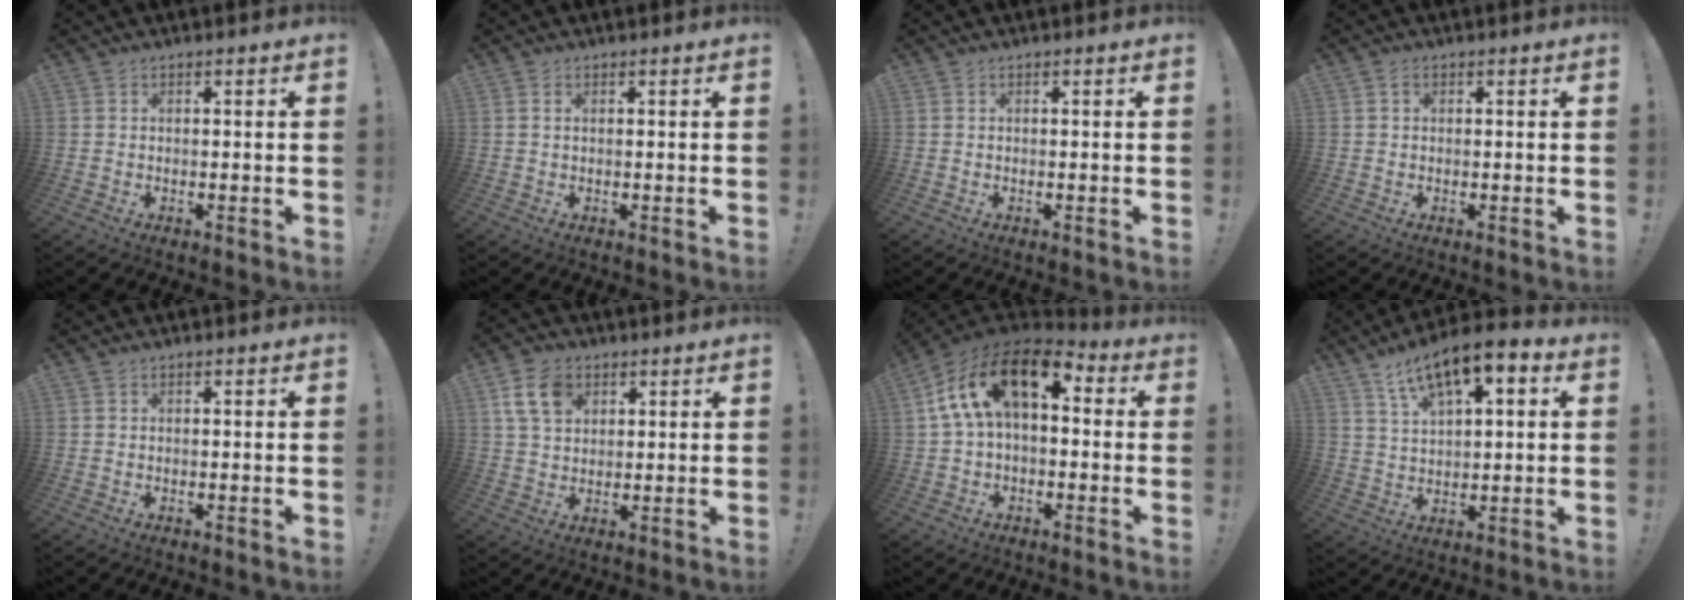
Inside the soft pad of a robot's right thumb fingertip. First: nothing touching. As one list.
[{"total": 0.9, "force": [0.3, 0.3, 0.7], "torque": [-0.018, 0.001, 0.007]}, {"total": 0.0}, {"total": 0.9, "force": [0.4, 0.7, 0.4], "torque": [-0.004, 0.002, 0.005]}, {"total": 0.0}, {"total": 9.6, "force": [4.3, 6.7, 5.3], "torque": [-0.099, -0.002, 0.086]}, {"total": 18.0, "force": [6.1, 9.5, 14.0], "torque": [-0.245, -0.007, 0.115]}, {"total": 10.9, "force": [6.2, 4.1, 8.1], "torque": [-0.134, -0.029, 0.108]}]